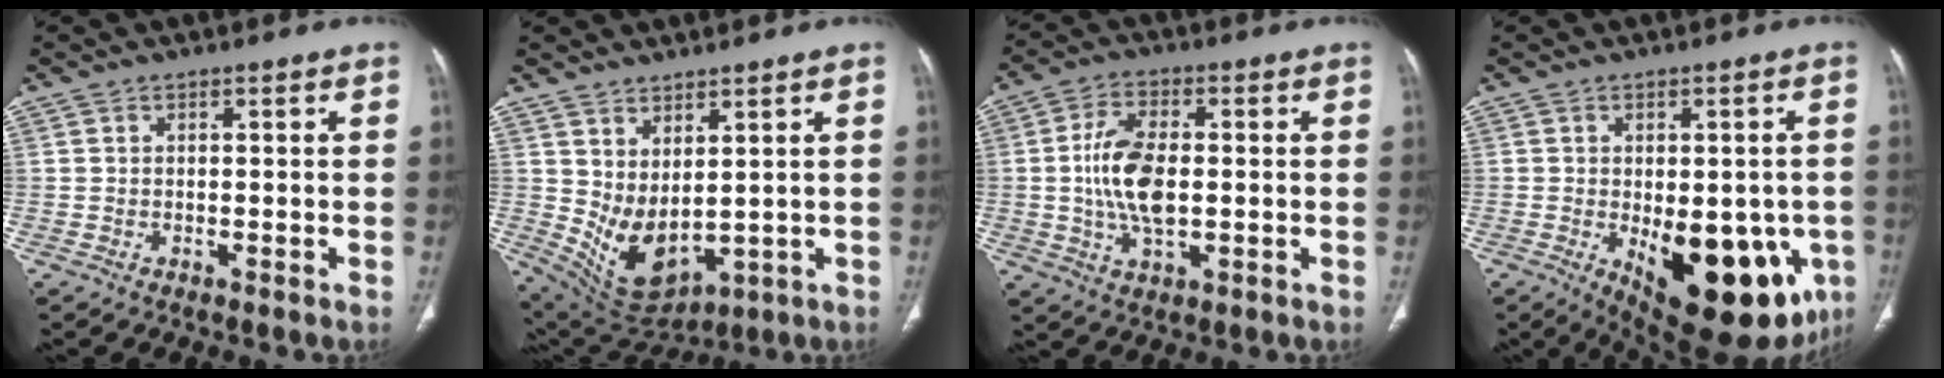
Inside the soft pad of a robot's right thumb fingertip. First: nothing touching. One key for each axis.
{"total": 9.9, "fx": 2.2, "fy": 5.3, "fz": 8.1, "tx": -0.140, "ty": -0.030, "tz": 0.072}
{"total": 10.8, "fx": -0.1, "fy": 5.6, "fz": 9.3, "tx": -0.180, "ty": 0.002, "tz": -0.002}
{"total": 21.9, "fx": -6.8, "fy": 10.6, "fz": 17.9, "tx": -0.179, "ty": -0.014, "tz": -0.065}